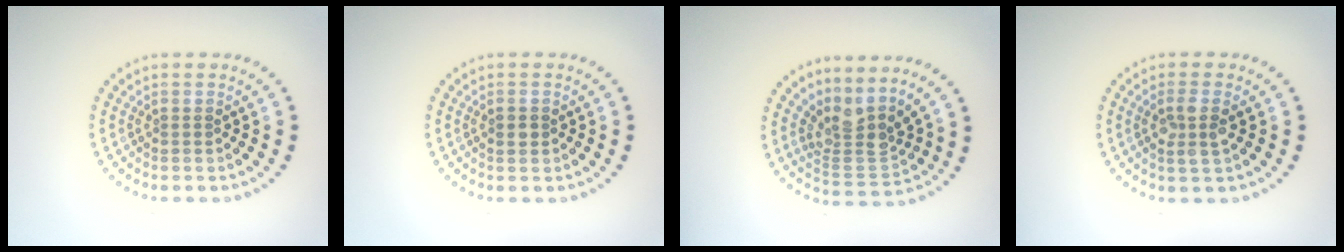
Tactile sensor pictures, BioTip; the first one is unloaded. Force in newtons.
{"total": 1.3, "press": 1.3, "slide": 0.1}
{"total": 3.6, "press": 2.6, "slide": 2.5}
{"total": 2.4, "press": 2.2, "slide": 0.9}